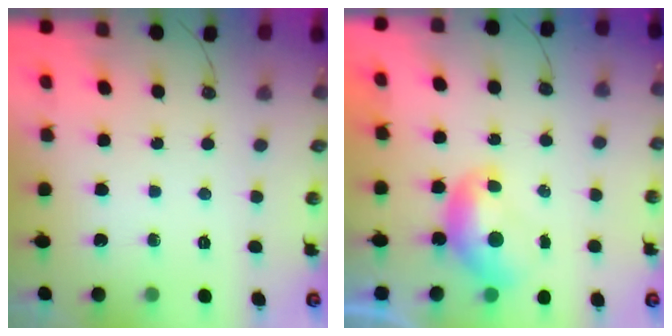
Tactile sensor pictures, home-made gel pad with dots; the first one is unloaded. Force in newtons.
{"total": 0.0}